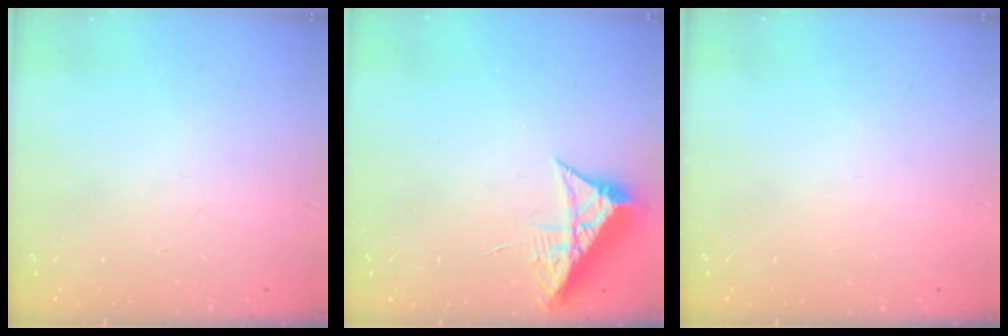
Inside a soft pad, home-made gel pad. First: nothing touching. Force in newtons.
{"total": 7.7, "press": 7.7, "slide": 0.4}
{"total": 1.5, "press": 1.5, "slide": 0.1}